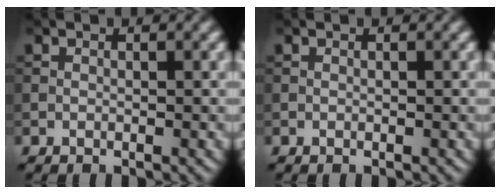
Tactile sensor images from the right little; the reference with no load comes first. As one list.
[{"total": 0.0}]